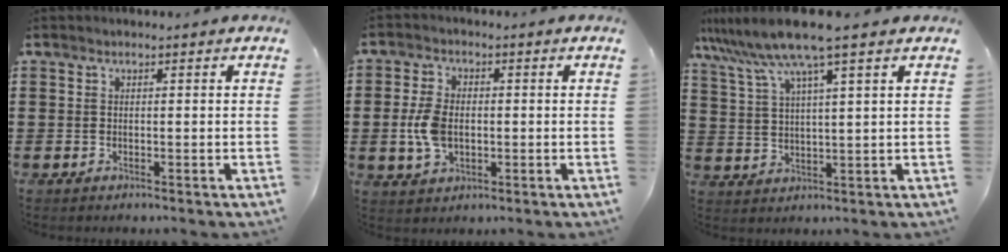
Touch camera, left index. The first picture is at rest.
{"total": 6.3, "force": [-0.5, 4.1, 4.7], "torque": [-0.125, 0.000, -0.018]}
{"total": 9.0, "force": [6.7, -0.2, 5.9], "torque": [-0.141, -0.029, 0.114]}